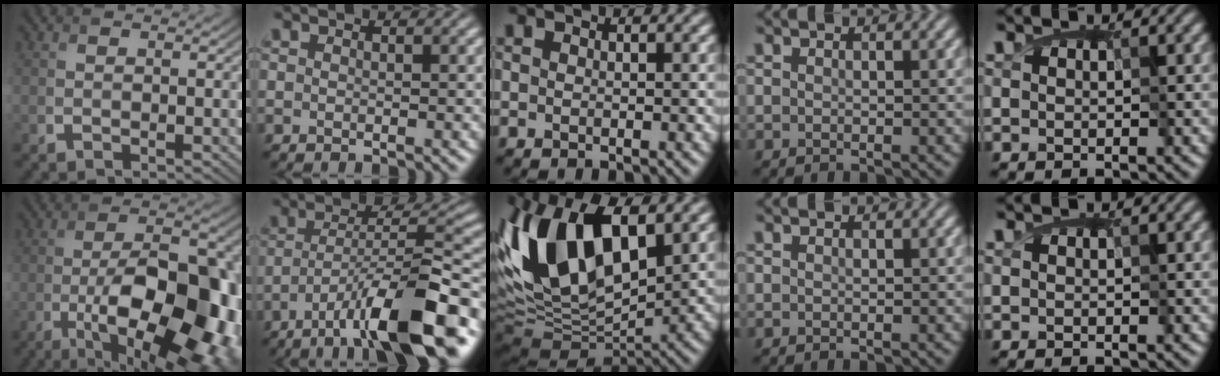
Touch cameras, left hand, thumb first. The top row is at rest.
{"thumb": {"total": 17.8, "force": [-5.6, 8.0, 14.9], "torque": [-0.215, -0.010, -0.078]}, "index": {"total": 13.3, "force": [-7.6, 3.2, 10.5], "torque": [-0.164, 0.012, -0.126]}, "middle": {"total": 12.9, "force": [3.1, 6.8, 10.4], "torque": [-0.201, 0.013, 0.048]}, "ring": {"total": 1.0, "force": [0.9, 0.1, 0.2], "torque": [-0.008, -0.004, 0.006]}}